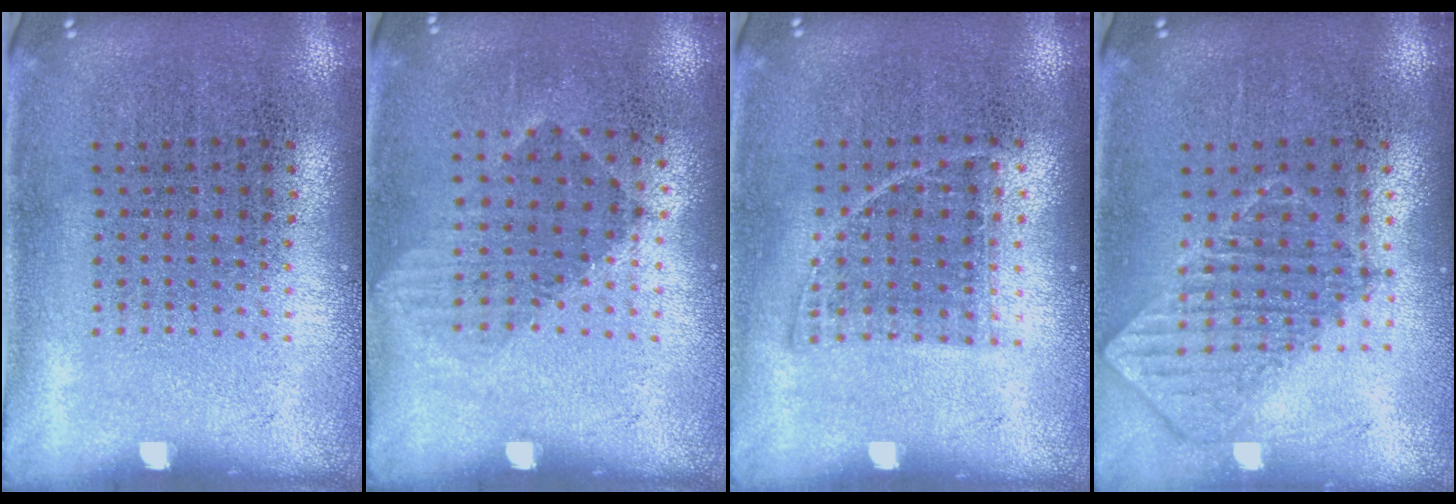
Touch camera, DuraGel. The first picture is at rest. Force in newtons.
{"total": 1.0, "press": 0.7, "slide": 0.6}
{"total": 0.8, "press": 0.7, "slide": 0.4}
{"total": 0.9, "press": 0.9, "slide": 0.1}